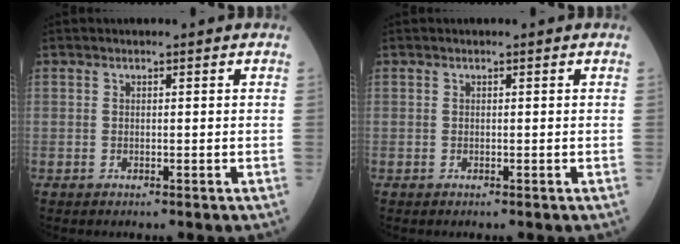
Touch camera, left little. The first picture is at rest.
{"total": 0.0}